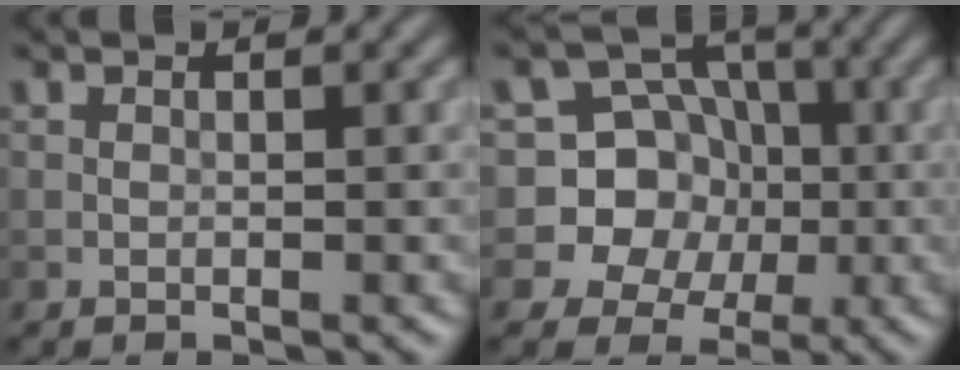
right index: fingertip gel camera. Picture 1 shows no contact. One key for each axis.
{"total": 9.4, "fx": -0.1, "fy": 9.0, "fz": 2.7, "tx": -0.062, "ty": 0.040, "tz": -0.032}